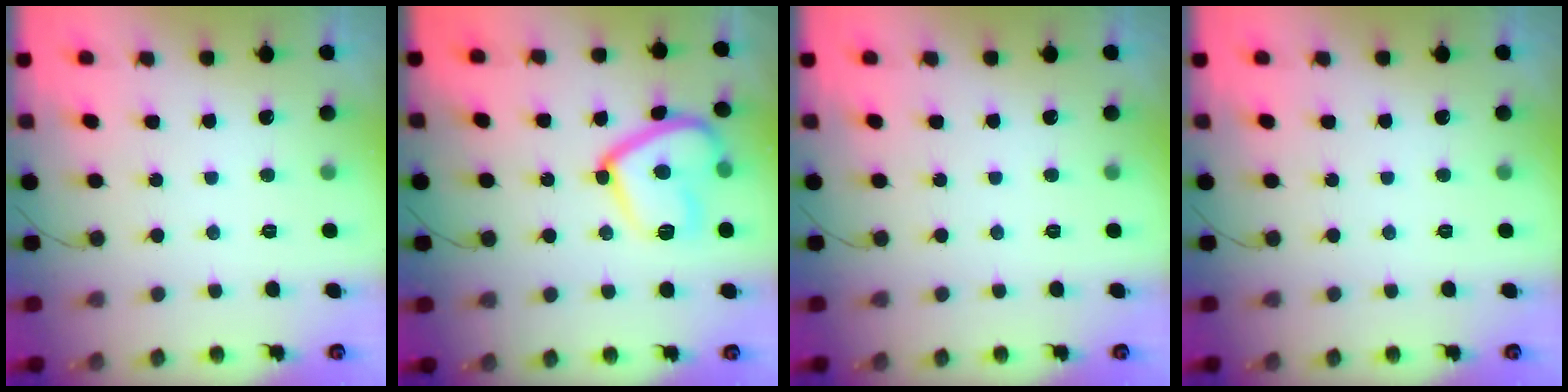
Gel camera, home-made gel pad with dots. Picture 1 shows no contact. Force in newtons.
{"total": 15.0, "press": 15.0, "slide": 0.9}
{"total": 0.0}
{"total": 0.0}